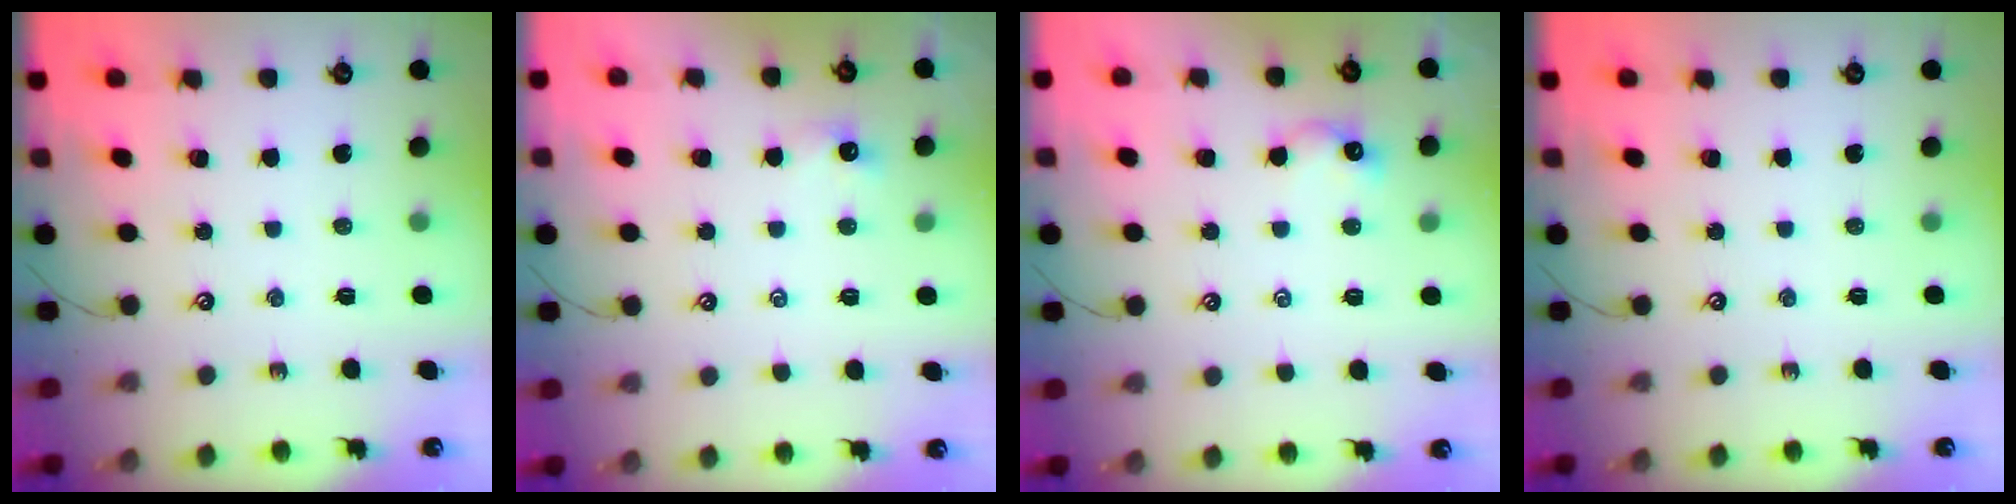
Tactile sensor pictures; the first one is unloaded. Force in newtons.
{"total": 0.6, "press": 0.3, "slide": 0.5}
{"total": 2.9, "press": 2.8, "slide": 0.7}
{"total": 0.0}